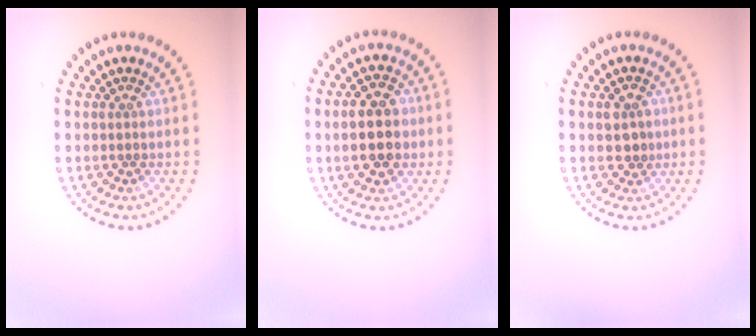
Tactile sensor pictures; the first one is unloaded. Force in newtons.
{"total": 5.2, "press": 5.2, "slide": 0.2}
{"total": 2.1, "press": 2.1, "slide": 0.4}